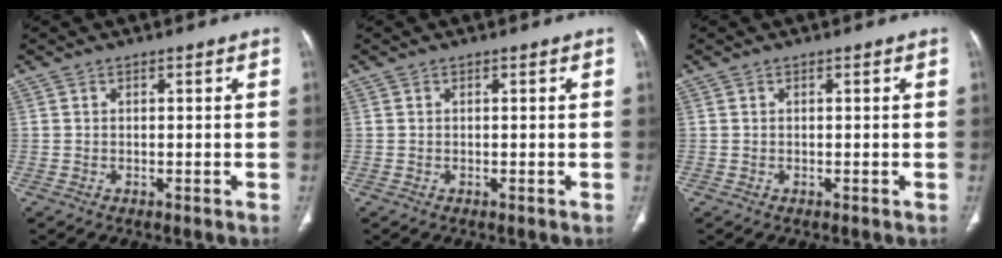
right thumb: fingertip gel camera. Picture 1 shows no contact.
{"total": 0.0}
{"total": 0.0}